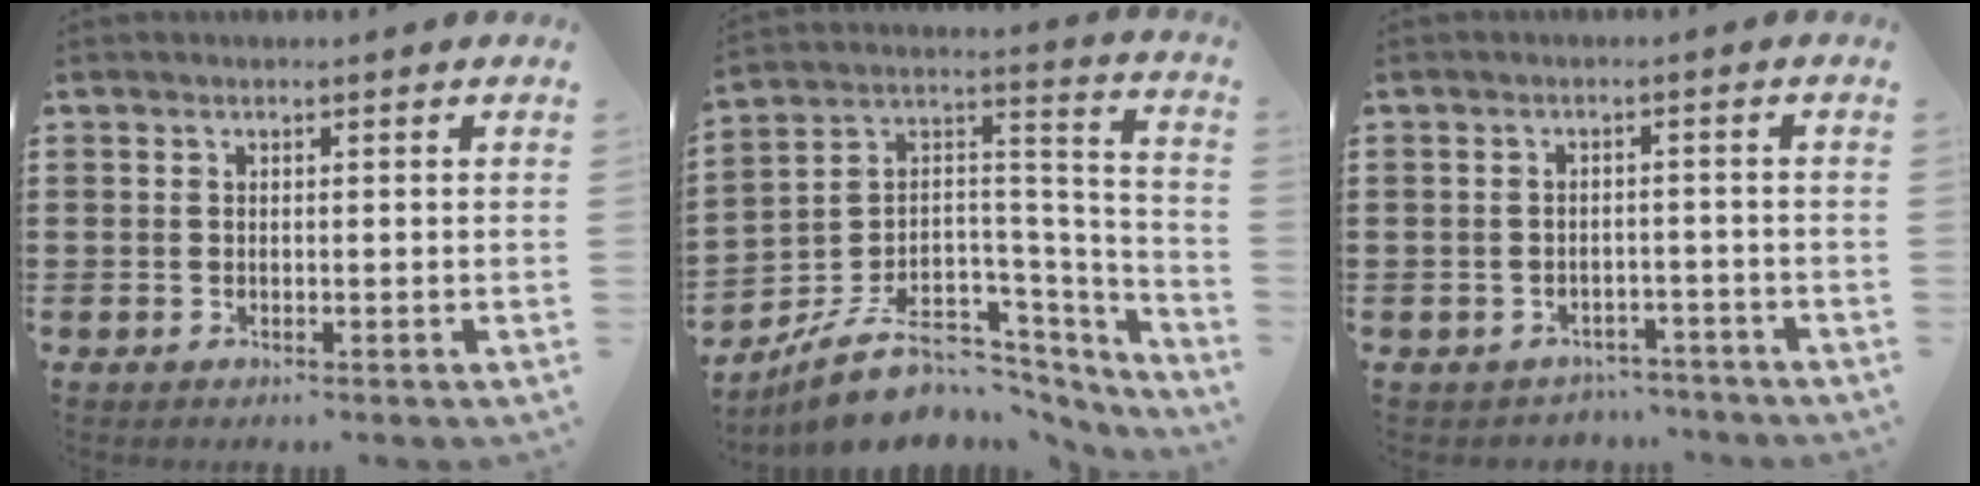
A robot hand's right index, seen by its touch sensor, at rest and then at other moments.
{"total": 10.1, "force": [-5.7, 6.9, 4.6], "torque": [-0.097, 0.014, -0.096]}
{"total": 2.3, "force": [-2.2, 0.7, -0.1], "torque": [-0.009, 0.000, -0.048]}